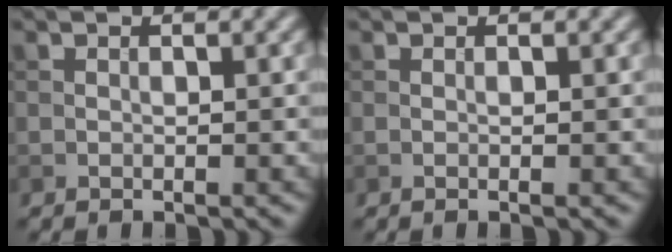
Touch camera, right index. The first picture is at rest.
{"total": 0.6, "force": [-0.1, 0.1, 0.6], "torque": [-0.008, -0.003, -0.003]}